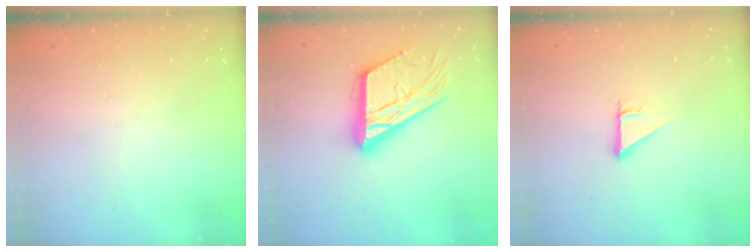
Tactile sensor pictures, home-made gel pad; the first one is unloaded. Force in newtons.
{"total": 19.7, "press": 19.6, "slide": 1.8}
{"total": 2.5, "press": 2.5, "slide": 0.1}